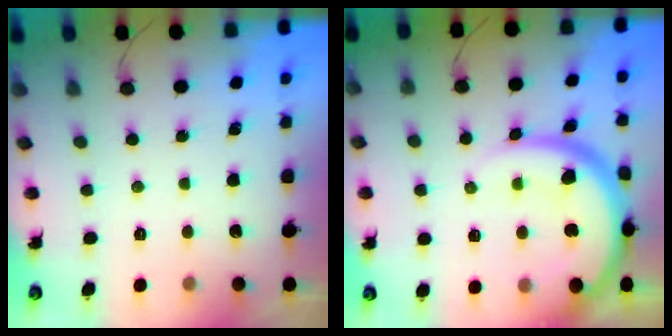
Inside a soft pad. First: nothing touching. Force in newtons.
{"total": 15.3, "press": 15.2, "slide": 1.3}